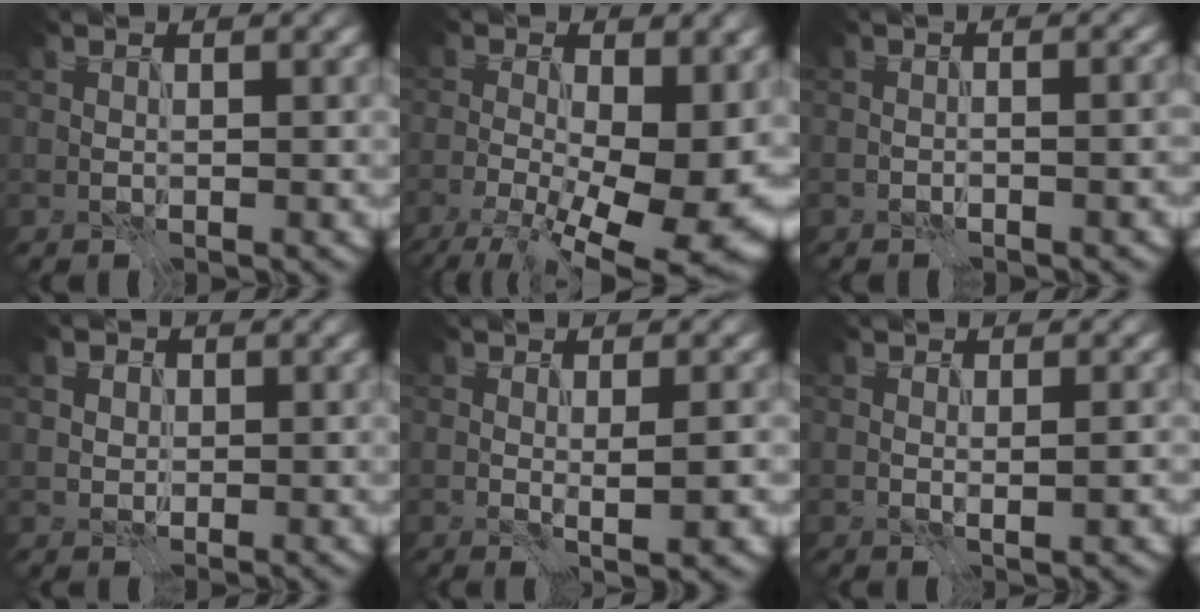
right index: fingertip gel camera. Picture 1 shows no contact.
{"total": 13.6, "force": [-2.4, 6.2, 11.9], "torque": [-0.160, -0.024, -0.013]}
{"total": 2.7, "force": [-0.2, 1.1, 2.4], "torque": [-0.004, 0.016, -0.016]}
{"total": 1.3, "force": [0.3, 1.2, 0.4], "torque": [-0.002, -0.004, 0.008]}
{"total": 1.9, "force": [-0.2, 0.3, 1.9], "torque": [-0.027, -0.007, -0.002]}
{"total": 0.7, "force": [-0.1, 0.1, 0.7], "torque": [-0.008, -0.003, -0.001]}